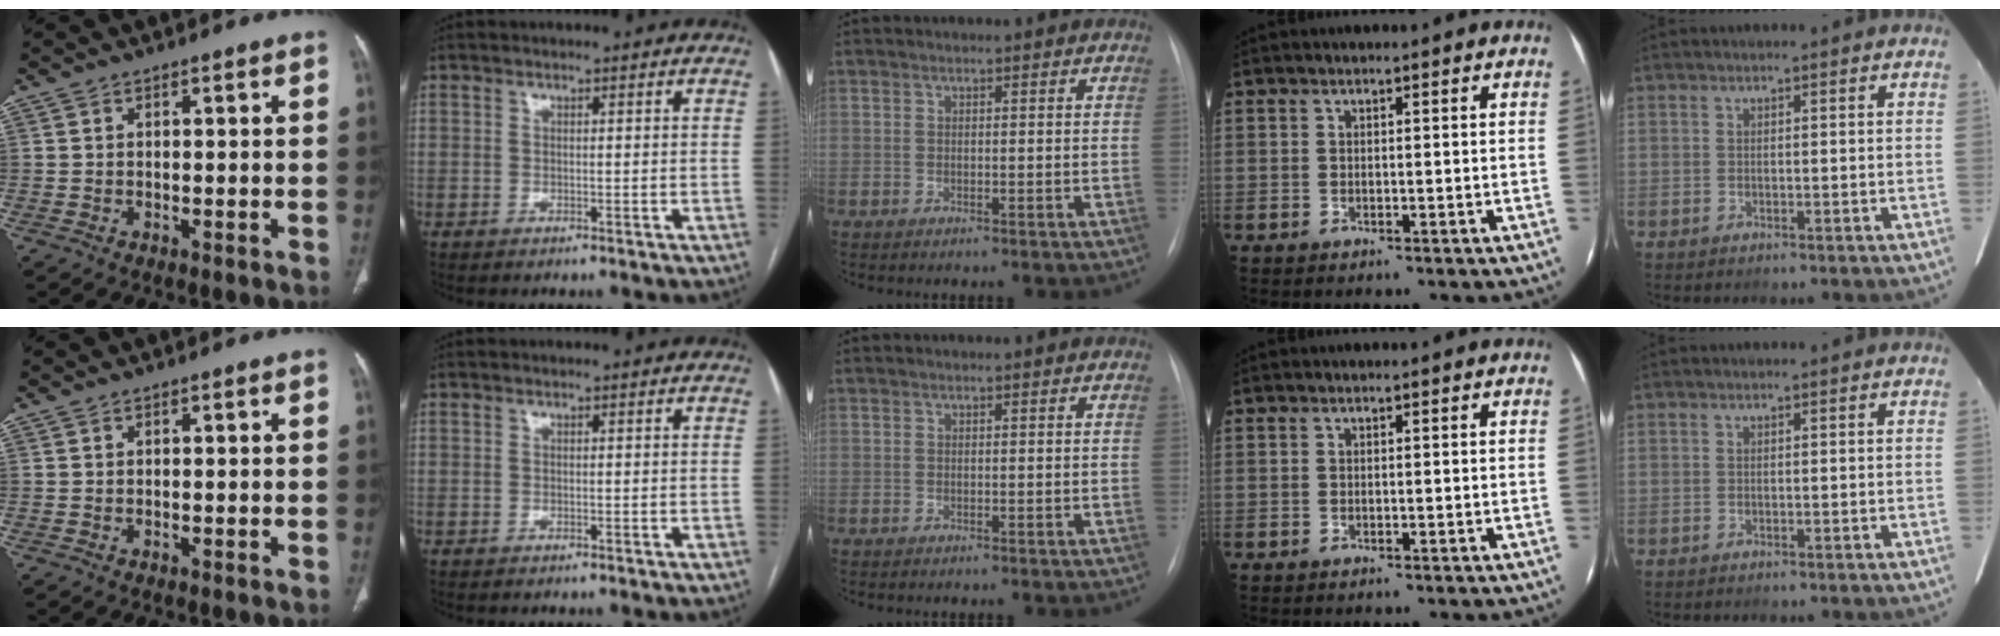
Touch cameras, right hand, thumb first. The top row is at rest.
{}